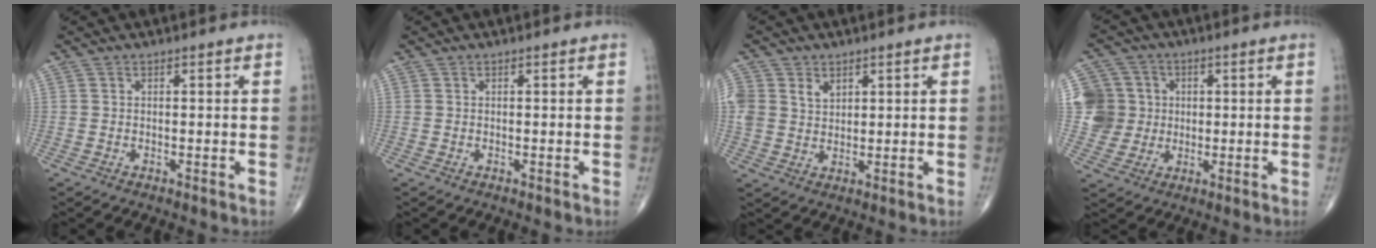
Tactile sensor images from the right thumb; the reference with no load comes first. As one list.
[{"total": 0.0}, {"total": 6.6, "force": [2.7, 5.2, 3.1], "torque": [-0.052, -0.005, 0.057]}, {"total": 9.0, "force": [0.9, 8.7, 1.8], "torque": [-0.004, 0.012, 0.016]}]